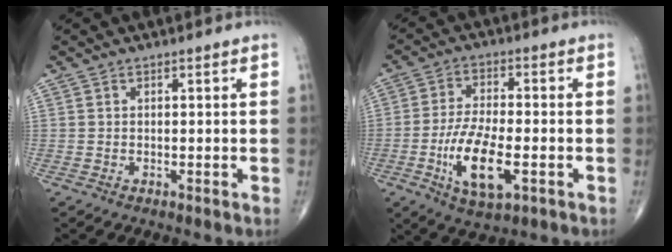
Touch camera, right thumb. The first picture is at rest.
{"total": 11.8, "force": [-3.6, 4.7, 10.2], "torque": [-0.193, 0.004, -0.062]}